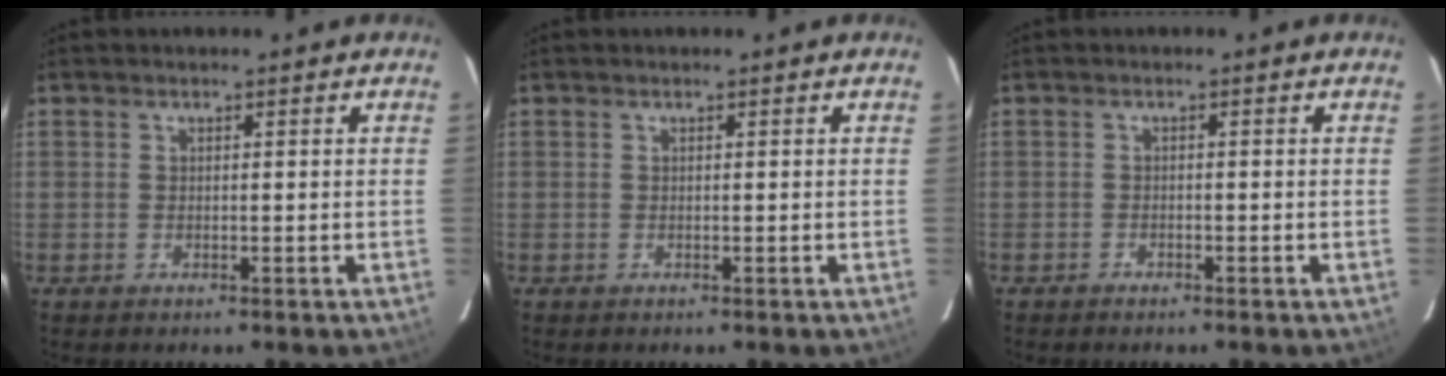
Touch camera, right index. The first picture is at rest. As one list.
[{"total": 0.0}, {"total": 1.0, "force": [-1.0, 0.3, 0.0], "torque": [-0.005, 0.003, -0.018]}]